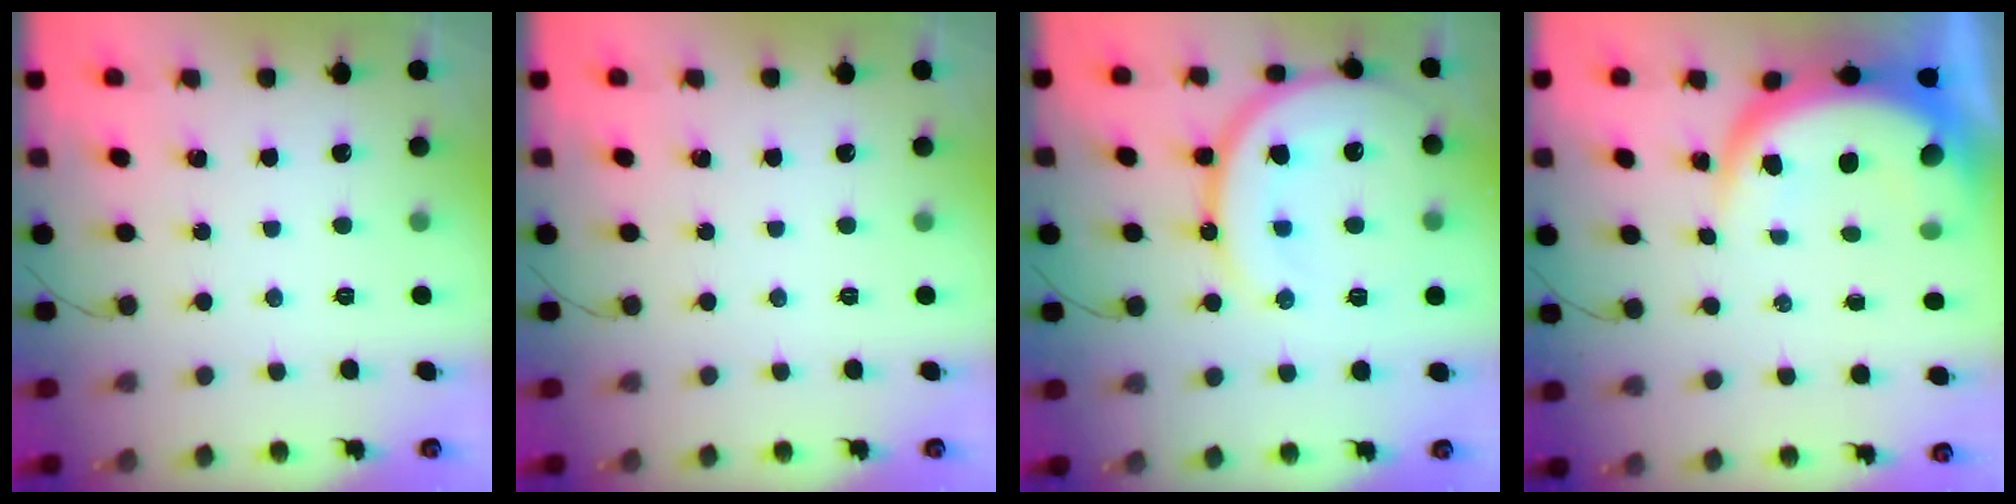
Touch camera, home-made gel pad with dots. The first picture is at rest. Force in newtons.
{"total": 0.0}
{"total": 17.2, "press": 17.1, "slide": 1.6}
{"total": 9.1, "press": 9.1, "slide": 0.7}